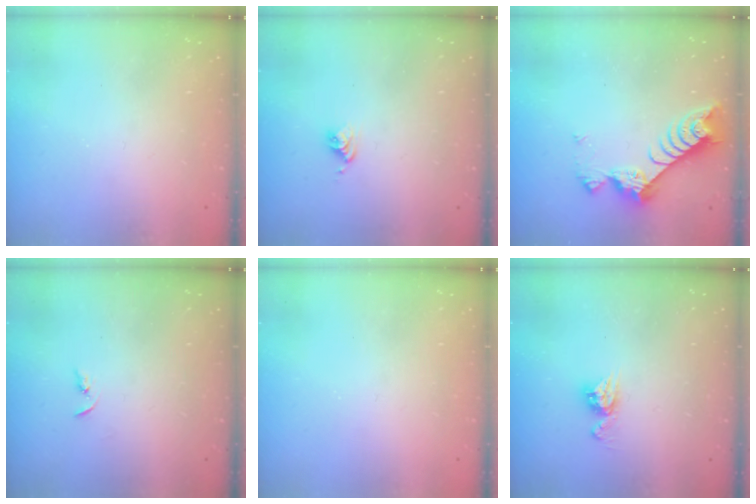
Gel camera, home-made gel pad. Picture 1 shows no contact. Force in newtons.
{"total": 3.7, "press": 3.7, "slide": 0.6}
{"total": 7.4, "press": 7.3, "slide": 1.0}
{"total": 2.2, "press": 2.2, "slide": 0.2}
{"total": 0.0}
{"total": 6.8, "press": 6.8, "slide": 0.5}